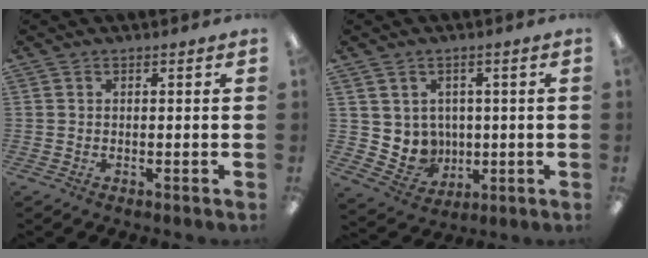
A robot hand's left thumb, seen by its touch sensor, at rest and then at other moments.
{"total": 6.0, "force": [2.4, 5.4, 0.2], "torque": [-0.023, -0.017, 0.056]}